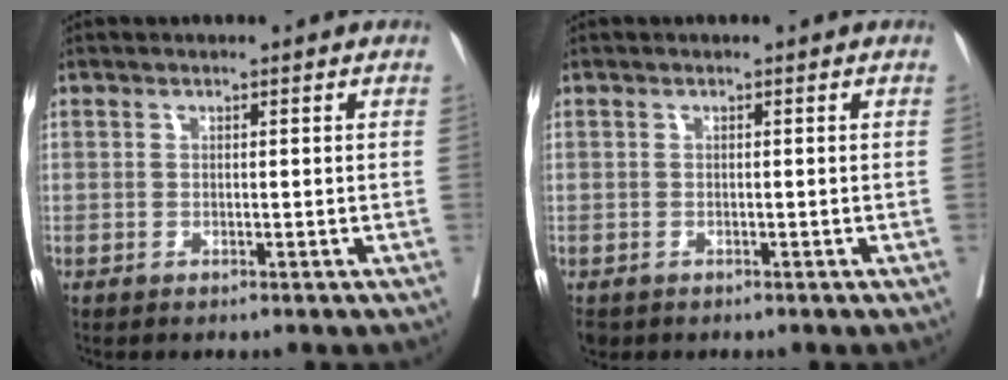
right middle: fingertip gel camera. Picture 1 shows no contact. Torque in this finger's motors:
{"motor_torque": [0.25, -0.30, 0.00, 0.00]}